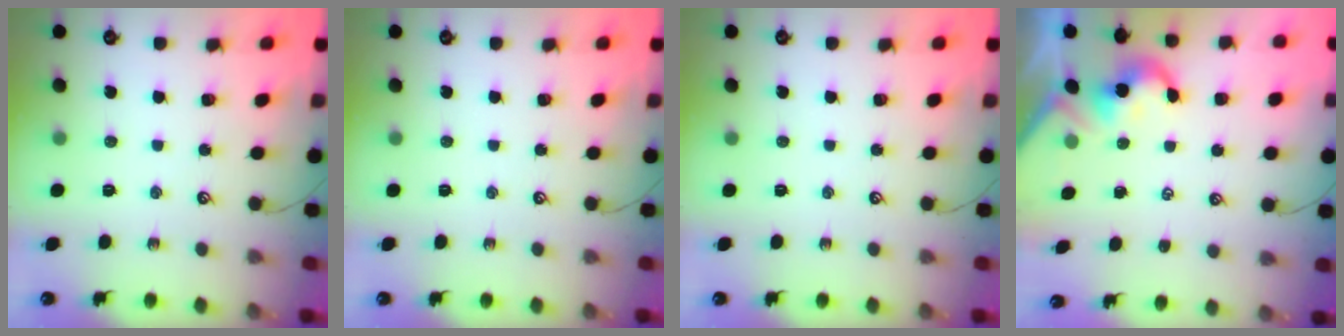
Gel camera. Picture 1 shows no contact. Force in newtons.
{"total": 0.0}
{"total": 0.0}
{"total": 1.8, "press": 1.8, "slide": 0.2}